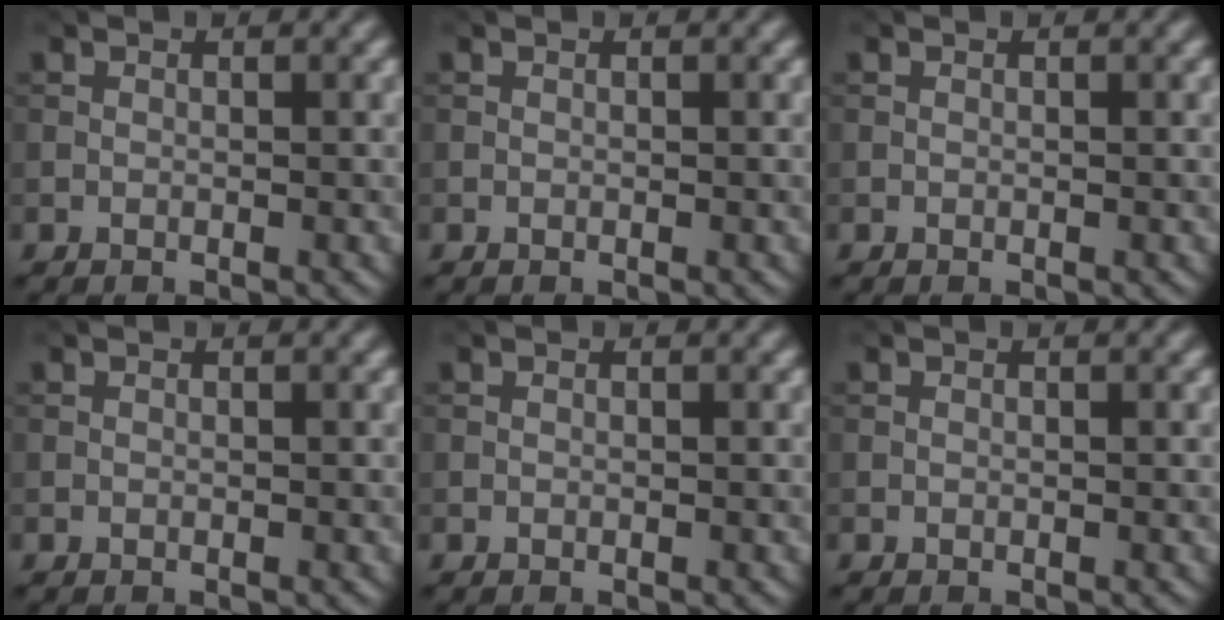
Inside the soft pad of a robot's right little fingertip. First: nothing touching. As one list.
[{"total": 0.0}, {"total": 0.0}, {"total": 0.0}, {"total": 0.0}, {"total": 0.0}]